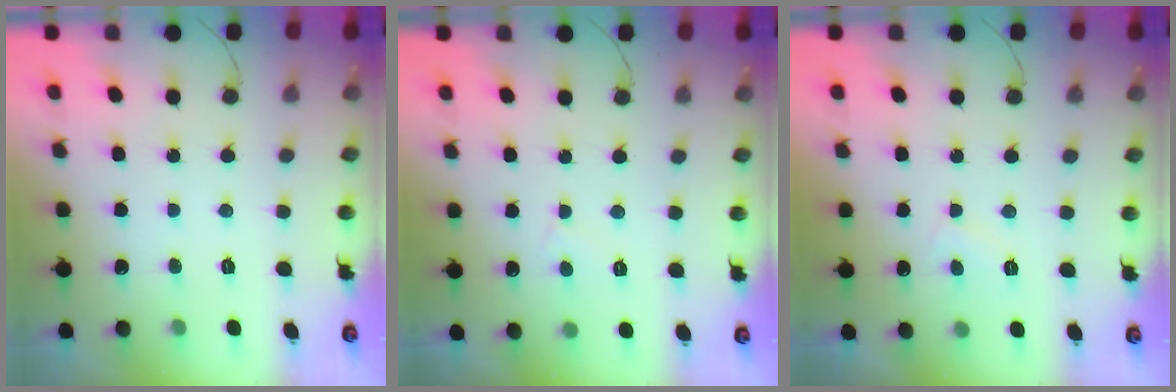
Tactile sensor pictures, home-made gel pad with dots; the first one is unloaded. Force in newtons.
{"total": 2.3, "press": 2.3, "slide": 0.2}
{"total": 3.9, "press": 3.8, "slide": 0.6}